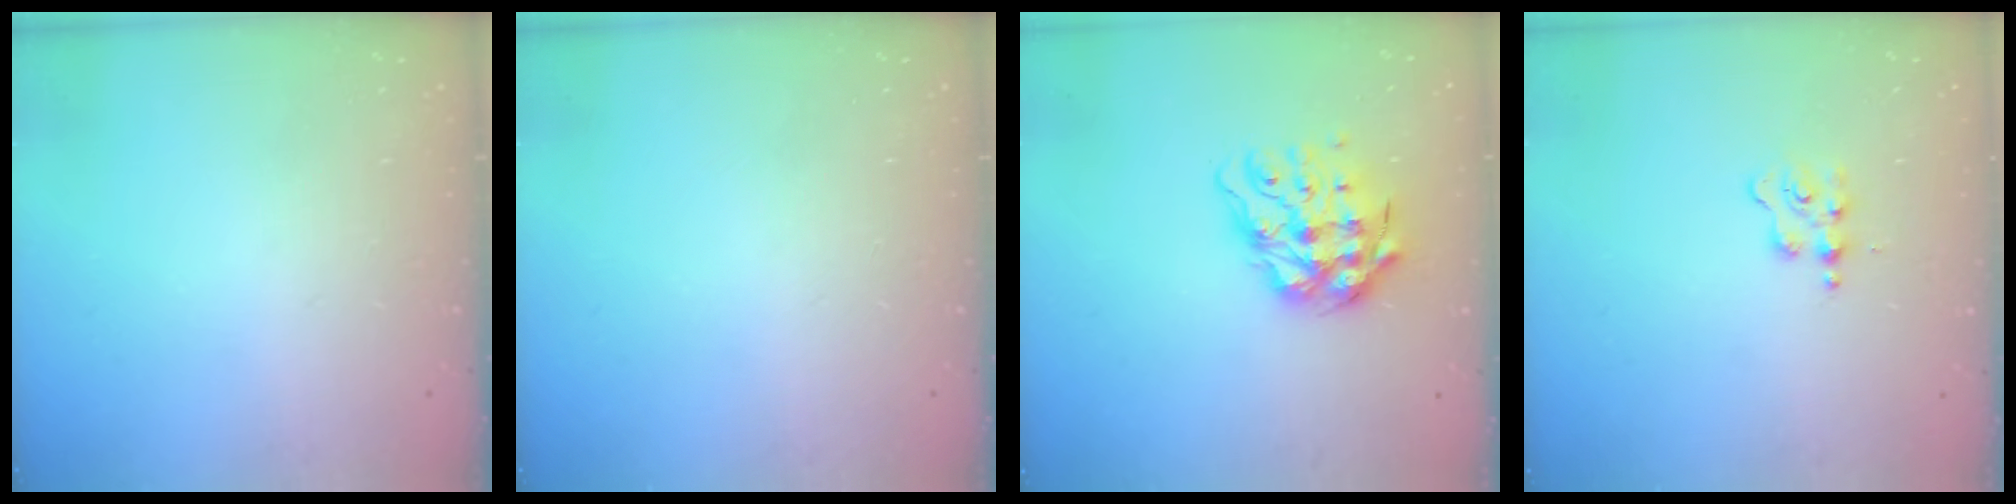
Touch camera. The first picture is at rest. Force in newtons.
{"total": 0.0}
{"total": 11.7, "press": 11.5, "slide": 1.9}
{"total": 1.7, "press": 1.7, "slide": 0.3}